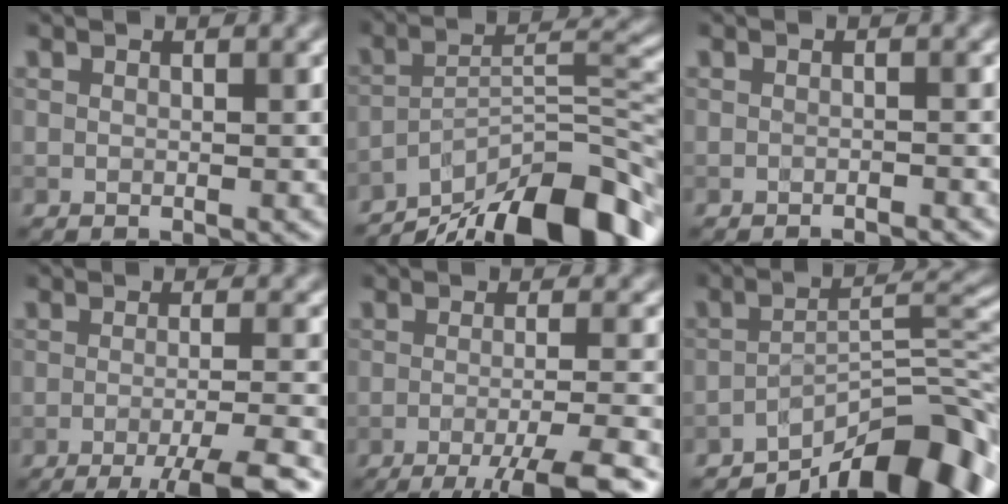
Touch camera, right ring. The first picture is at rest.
{"total": 13.7, "force": [-10.2, 3.5, 8.4], "torque": [-0.131, 0.019, -0.171]}
{"total": 1.2, "force": [-1.1, 0.1, 0.4], "torque": [0.001, 0.001, -0.020]}
{"total": 7.1, "force": [-4.1, 1.3, 5.6], "torque": [-0.076, -0.005, -0.062]}
{"total": 7.9, "force": [-4.7, 1.5, 6.1], "torque": [-0.085, -0.007, -0.072]}
{"total": 10.4, "force": [-7.4, 2.8, 6.8], "torque": [-0.084, 0.009, -0.130]}